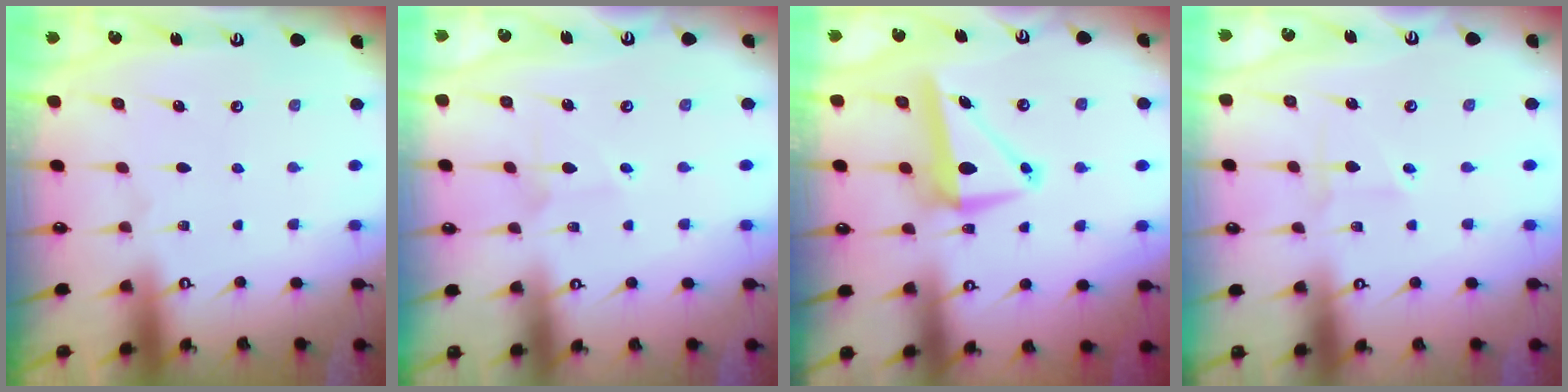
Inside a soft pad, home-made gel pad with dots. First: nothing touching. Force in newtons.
{"total": 3.1, "press": 3.1, "slide": 0.3}
{"total": 10.3, "press": 10.1, "slide": 1.7}
{"total": 1.7, "press": 1.7, "slide": 0.2}